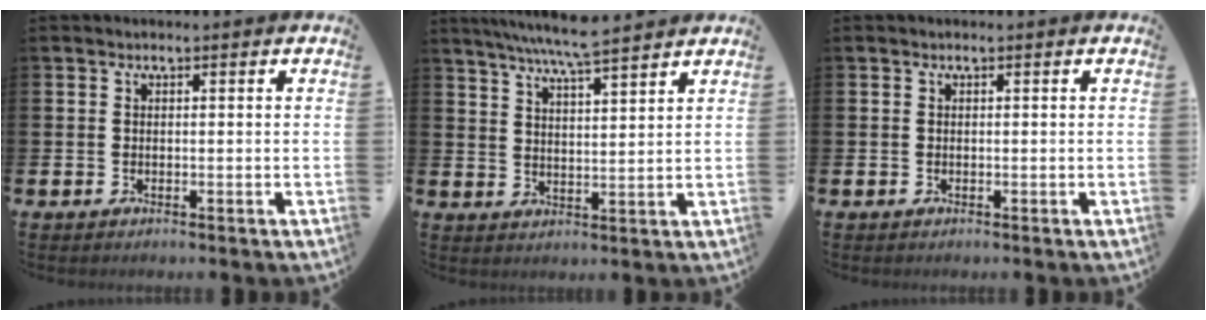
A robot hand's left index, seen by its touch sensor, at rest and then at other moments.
{"total": 6.9, "force": [6.4, -0.1, 2.4], "torque": [-0.058, -0.031, 0.112]}
{"total": 0.0}